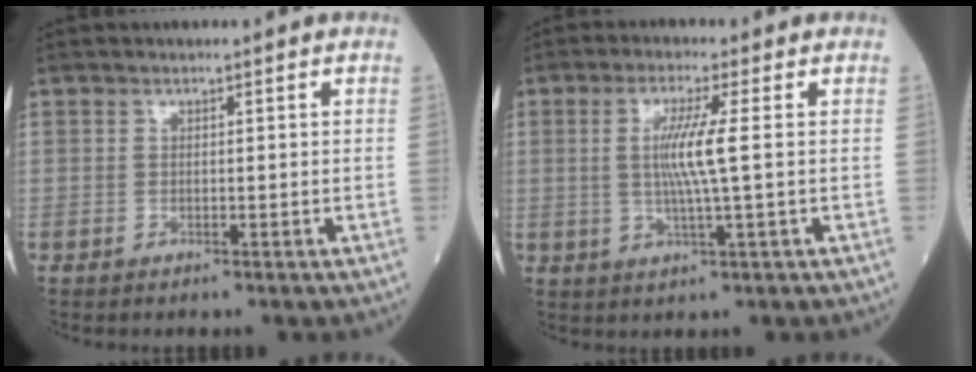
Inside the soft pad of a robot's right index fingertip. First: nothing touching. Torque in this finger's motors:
{"motor_torque": [0.63, 0.07, 0.45, 0.14]}